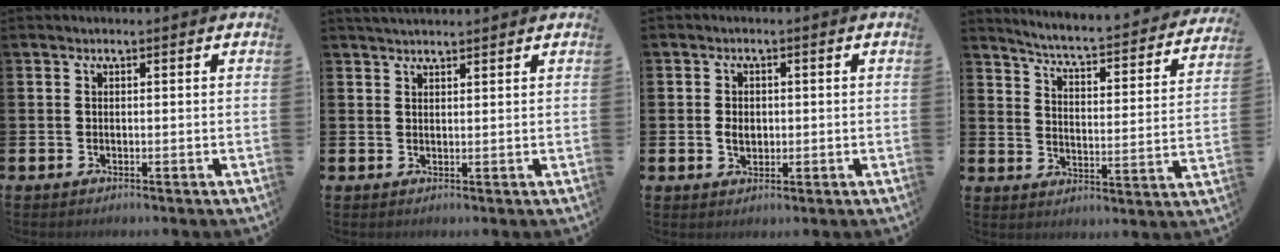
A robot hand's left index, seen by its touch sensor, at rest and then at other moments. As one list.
[{"total": 2.0, "force": [1.9, 0.3, 0.4], "torque": [-0.005, -0.005, 0.034]}, {"total": 2.4, "force": [0.0, 1.9, 1.6], "torque": [-0.011, 0.000, -0.006]}, {"total": 4.6, "force": [4.3, 0.0, 1.5], "torque": [-0.051, -0.046, 0.064]}]